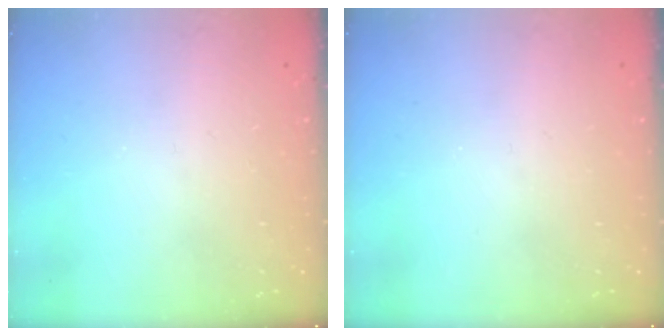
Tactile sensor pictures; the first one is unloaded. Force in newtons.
{"total": 0.0}